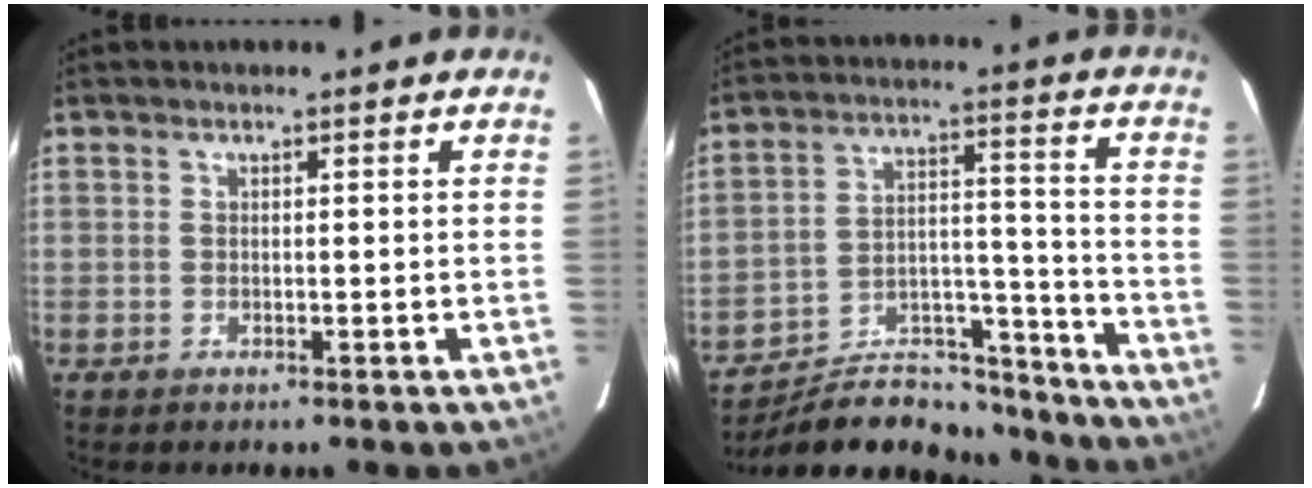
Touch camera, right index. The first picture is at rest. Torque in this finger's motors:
{"motor_torque": [-0.12, -1.44, -0.01, -0.02]}